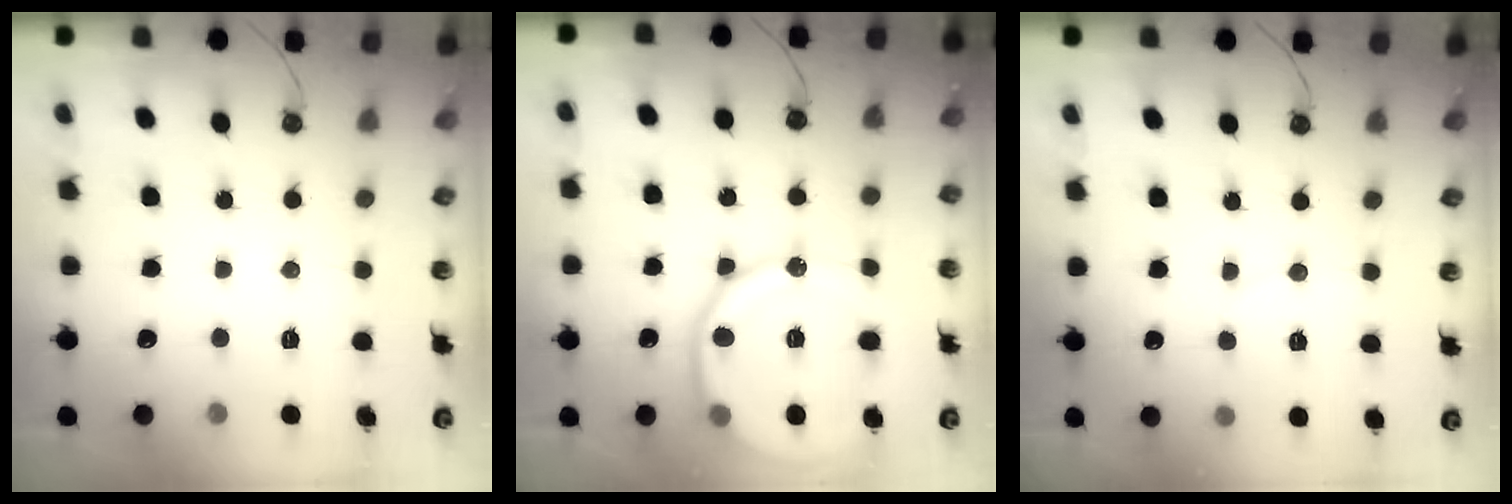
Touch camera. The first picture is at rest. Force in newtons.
{"total": 18.5, "press": 18.4, "slide": 1.9}
{"total": 2.5, "press": 2.5, "slide": 0.3}